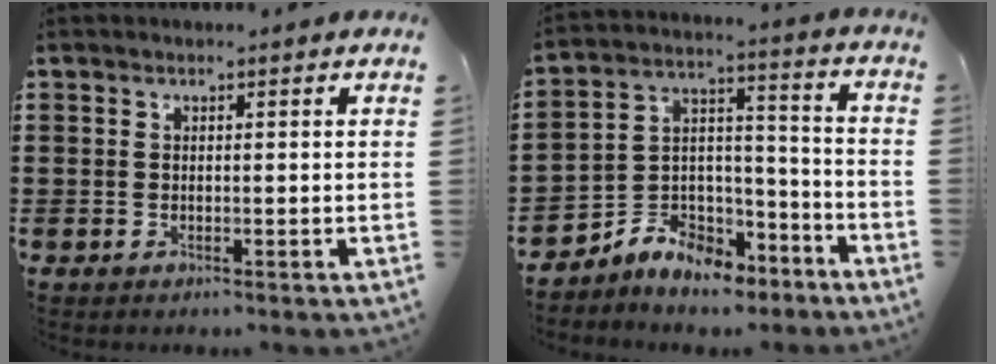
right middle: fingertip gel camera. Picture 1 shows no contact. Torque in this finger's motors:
{"motor_torque": [2.14, 0.00, 0.32, 0.10]}